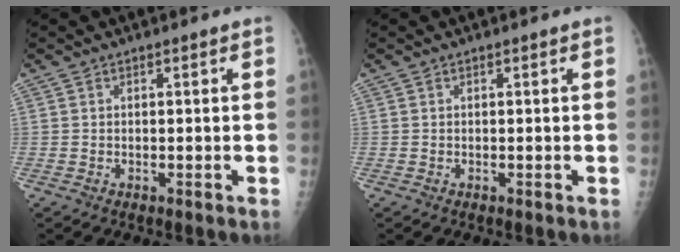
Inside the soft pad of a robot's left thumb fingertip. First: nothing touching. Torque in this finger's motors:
{"motor_torque": [-0.03, 0.02, -0.03, 0.02, 0.00]}